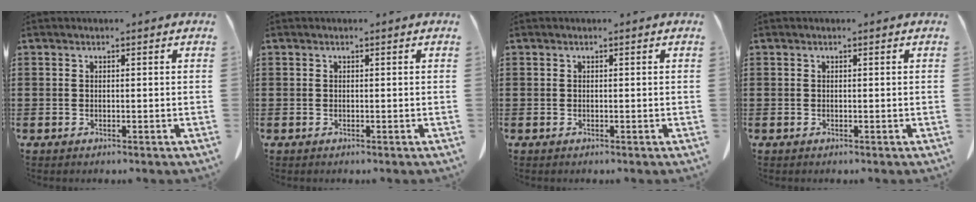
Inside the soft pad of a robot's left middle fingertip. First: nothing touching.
{"total": 0.0}
{"total": 0.0}
{"total": 0.0}